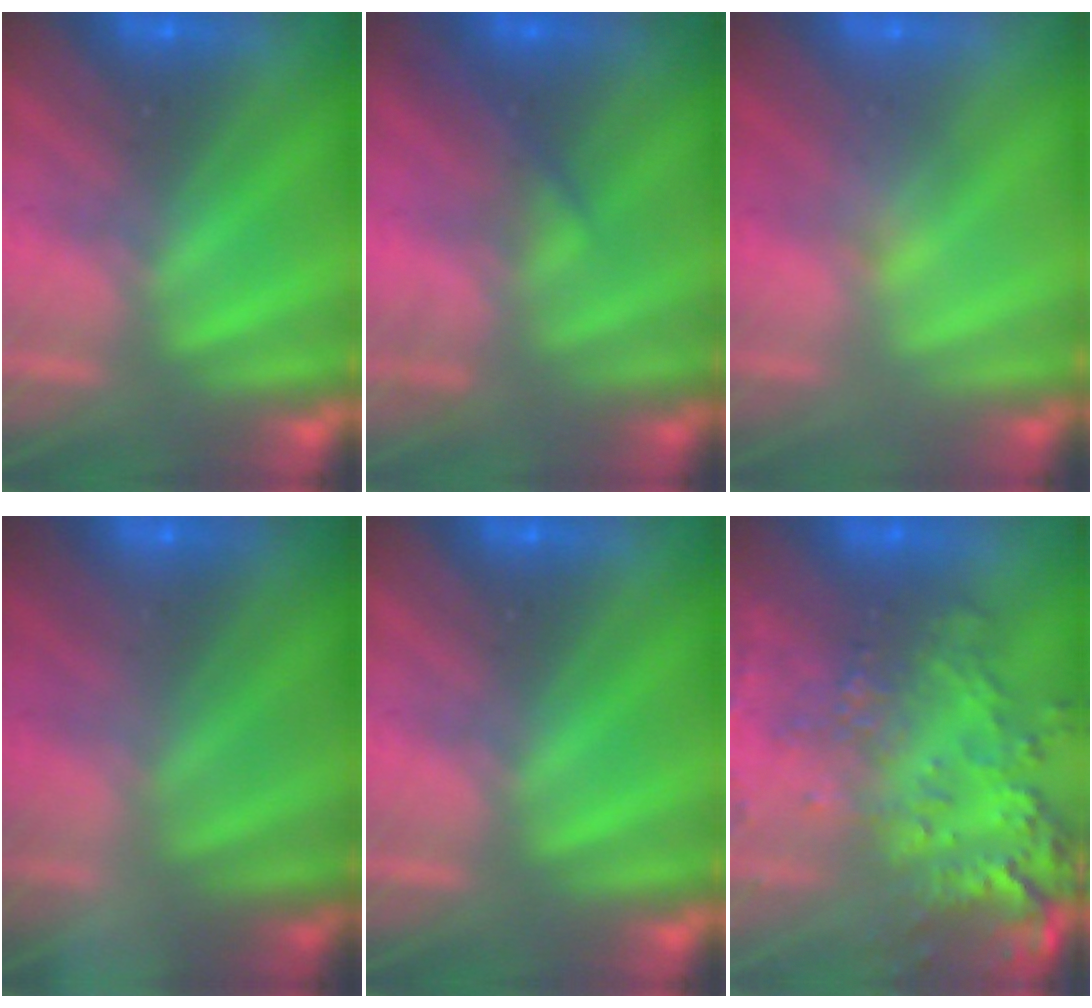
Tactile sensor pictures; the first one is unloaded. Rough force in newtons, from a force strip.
{"total": 1.9}
{"total": 2.9}
{"total": 2.1}
{"total": 0.0}
{"total": 7.7}